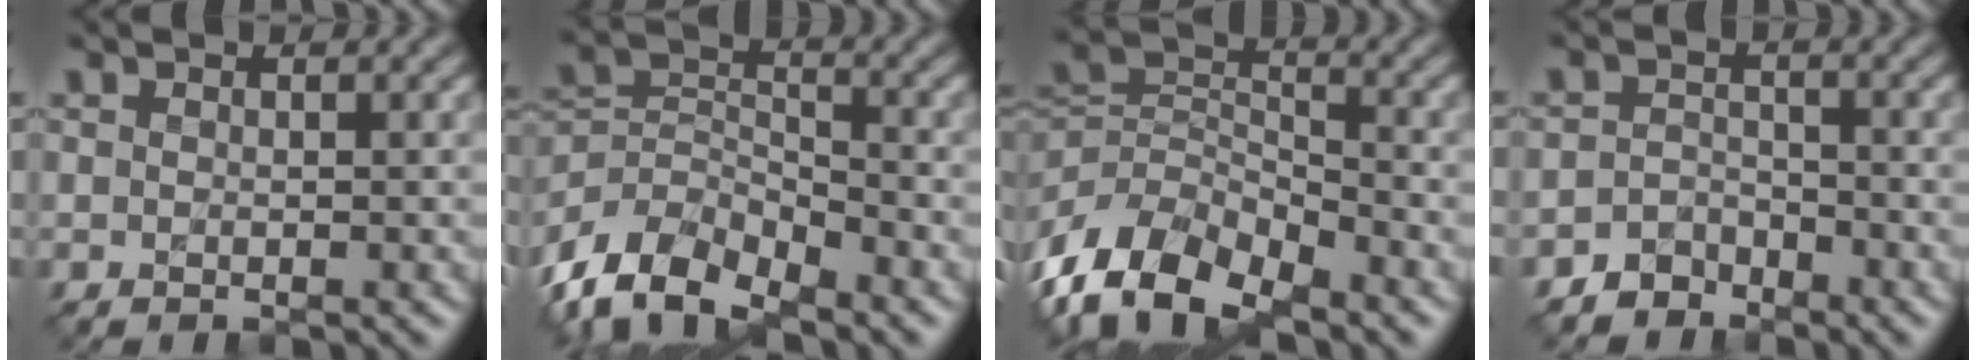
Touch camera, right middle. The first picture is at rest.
{"total": 8.4, "force": [-6.2, 3.8, 4.2], "torque": [-0.085, -0.007, -0.127]}
{"total": 8.6, "force": [-5.4, 4.5, 5.0], "torque": [-0.093, -0.011, -0.111]}
{"total": 2.6, "force": [-2.2, 1.3, 0.2], "torque": [0.003, 0.007, -0.047]}